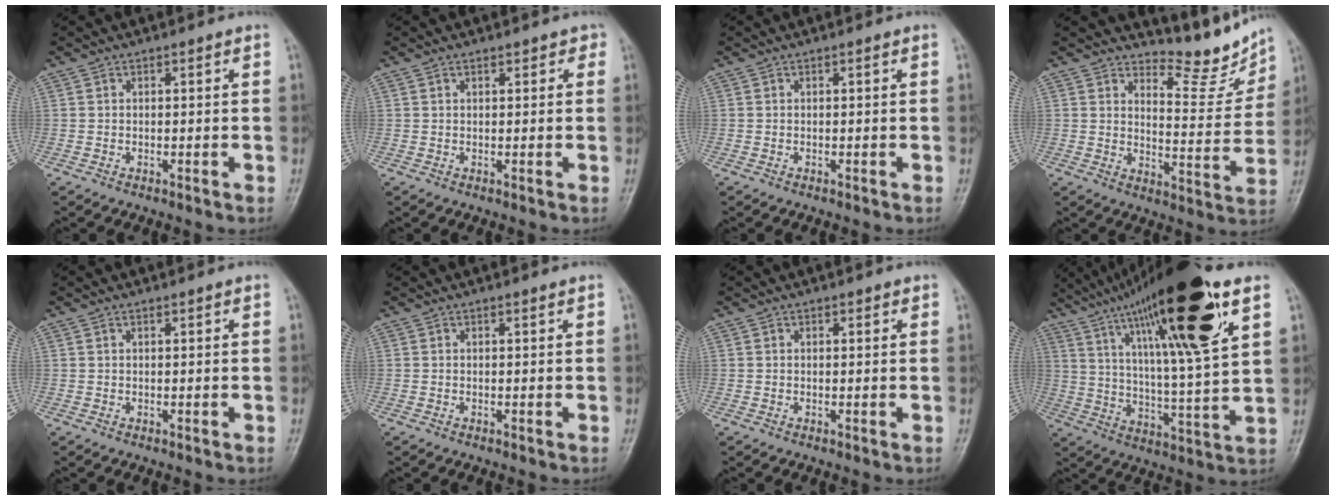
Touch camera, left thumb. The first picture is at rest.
{"total": 1.6, "force": [1.0, 1.0, 0.8], "torque": [0.003, -0.002, 0.009]}
{"total": 0.0}
{"total": 10.0, "force": [9.2, 2.7, 2.8], "torque": [-0.012, -0.086, 0.129]}
{"total": 0.6, "force": [0.5, 0.2, 0.4], "torque": [-0.008, 0.001, 0.009]}
{"total": 0.6, "force": [0.5, 0.0, 0.3], "torque": [-0.005, 0.000, 0.009]}
{"total": 1.0, "force": [0.7, 0.5, 0.5], "torque": [-0.001, -0.003, 0.006]}
{"total": 25.2, "force": [14.1, 3.4, 20.6], "torque": [-0.341, -0.031, 0.235]}